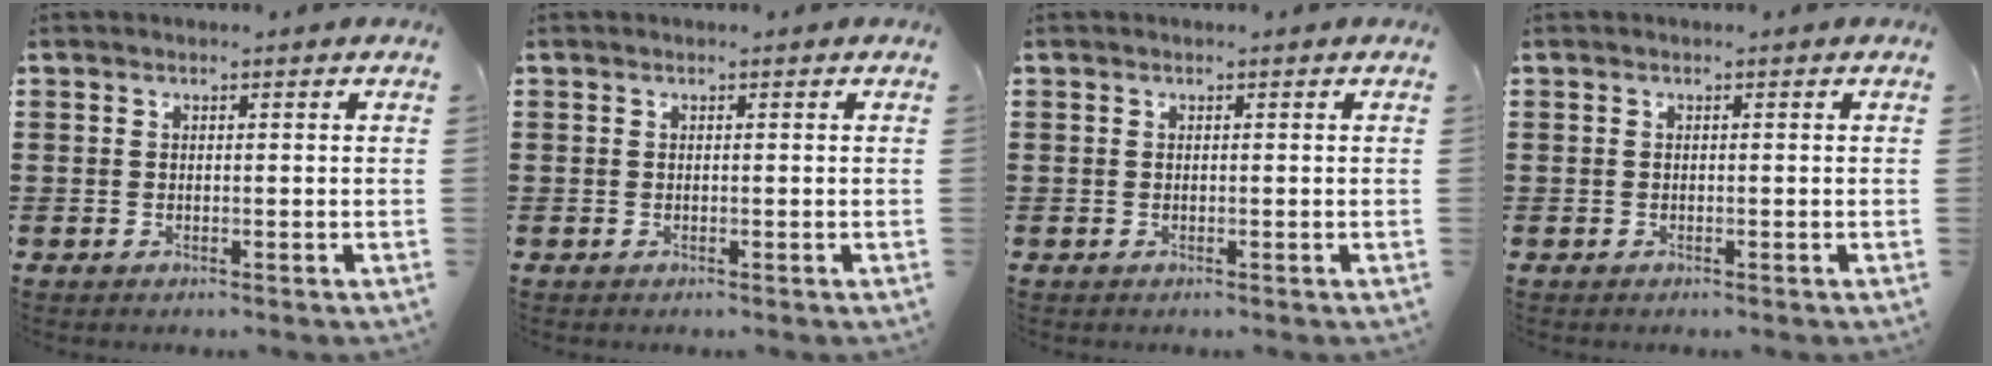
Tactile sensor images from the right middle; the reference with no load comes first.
{"total": 0.0}
{"total": 0.0}
{"total": 0.0}